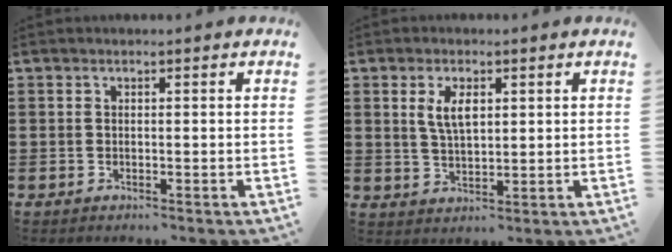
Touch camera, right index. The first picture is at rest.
{"total": 4.5, "force": [1.5, 2.0, 3.8], "torque": [-0.080, 0.006, 0.024]}